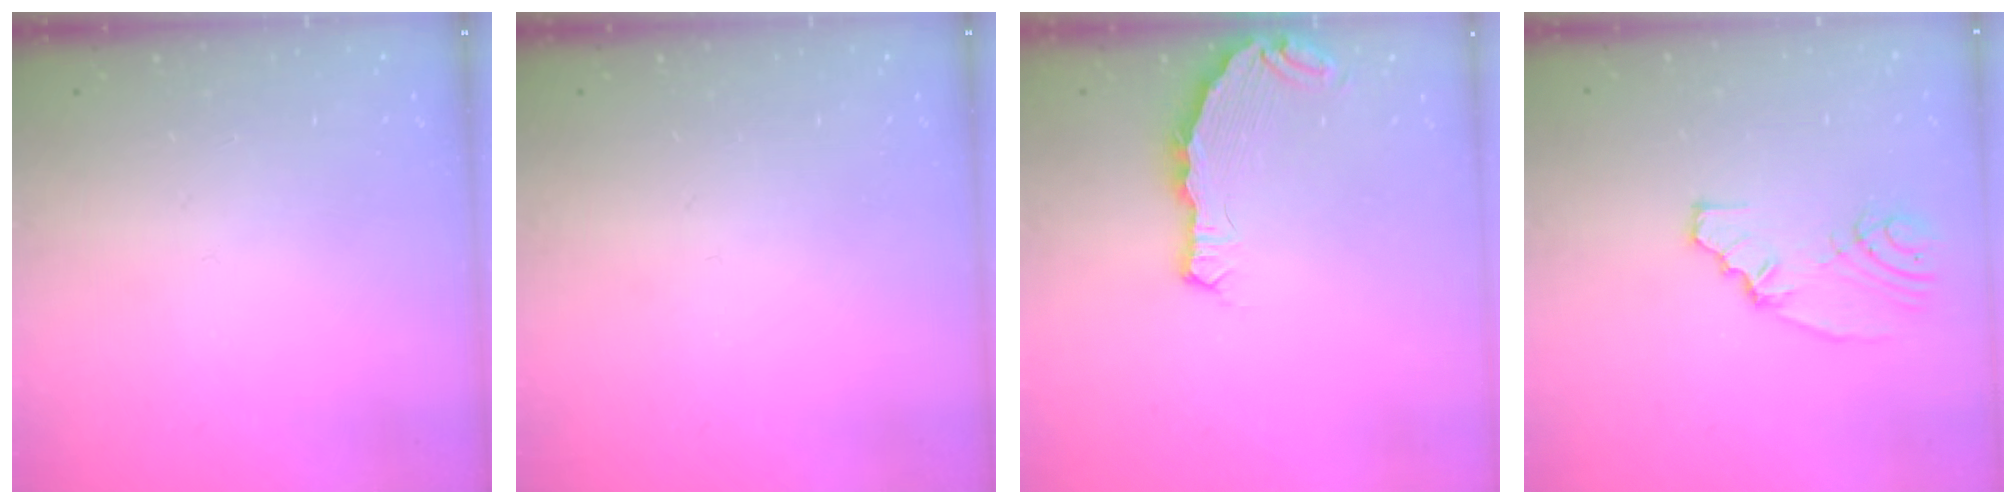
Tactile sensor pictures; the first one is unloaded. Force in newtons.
{"total": 0.0}
{"total": 7.2, "press": 5.5, "slide": 4.6}
{"total": 6.2, "press": 5.0, "slide": 3.7}